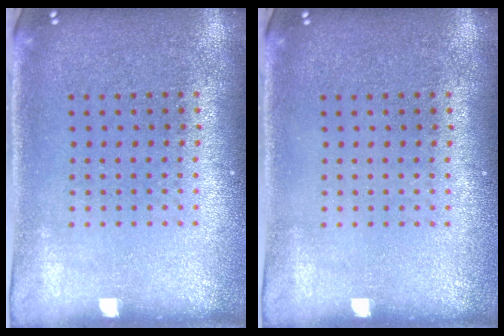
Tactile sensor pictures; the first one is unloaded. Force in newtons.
{"total": 0.0}